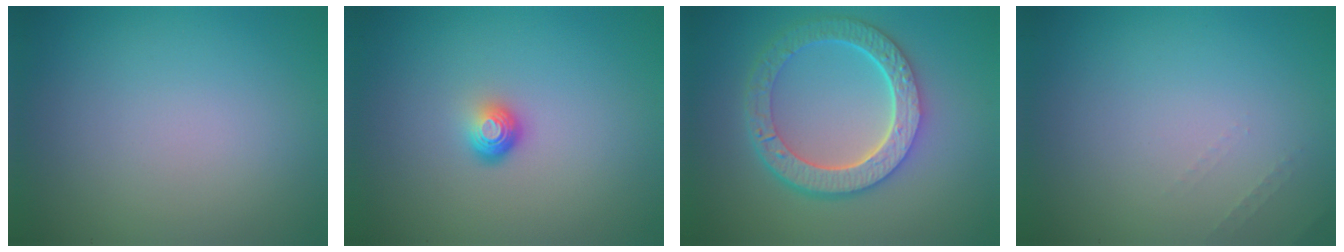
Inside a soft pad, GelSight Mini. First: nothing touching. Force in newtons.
{"total": 1.7, "press": 1.2, "slide": 1.3}
{"total": 6.4, "press": 4.9, "slide": 4.1}
{"total": 0.6, "press": 0.6, "slide": 0.2}